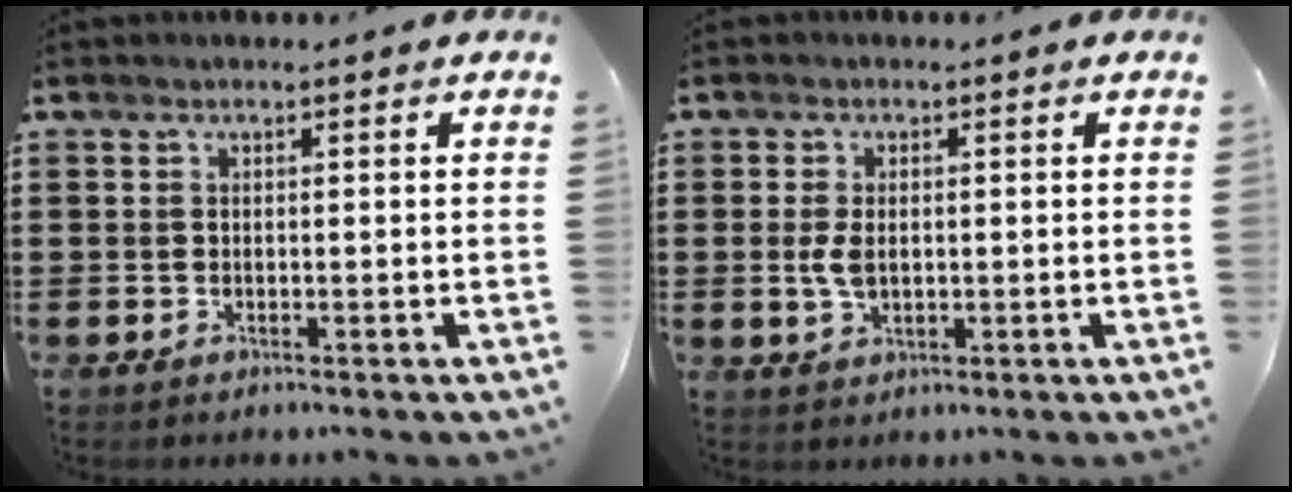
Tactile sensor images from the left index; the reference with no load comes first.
{"total": 3.4, "force": [0.1, 1.9, 2.8], "torque": [-0.079, -0.003, -0.006]}